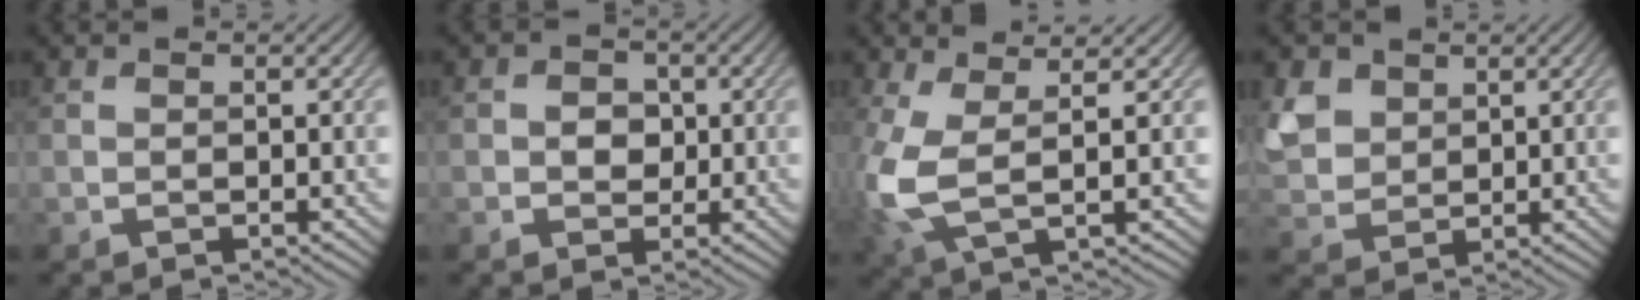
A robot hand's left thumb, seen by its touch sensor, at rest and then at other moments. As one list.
[{"total": 2.9, "force": [0.0, 2.6, 1.3], "torque": [-0.016, 0.001, -0.013]}, {"total": 6.4, "force": [0.7, 2.1, 6.0], "torque": [-0.152, 0.005, 0.010]}, {"total": 5.2, "force": [2.8, 3.7, 2.3], "torque": [-0.079, 0.005, 0.055]}]